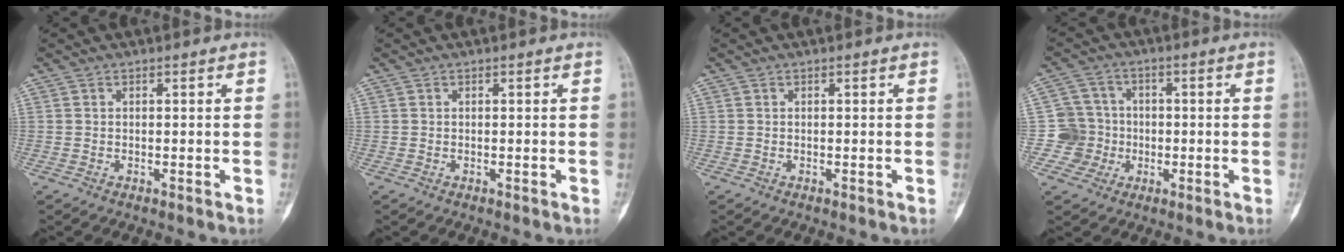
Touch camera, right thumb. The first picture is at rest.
{"total": 0.0}
{"total": 0.0}
{"total": 7.1, "force": [-1.4, 7.0, 0.0], "torque": [0.044, 0.021, -0.033]}